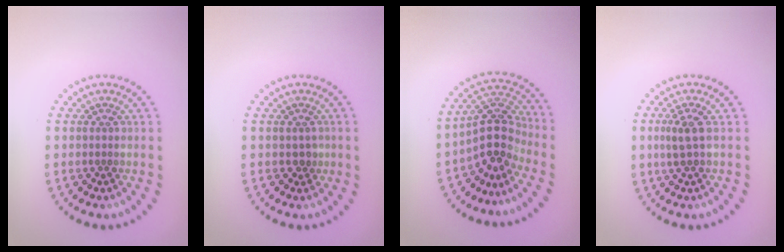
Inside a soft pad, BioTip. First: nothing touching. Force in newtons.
{"total": 1.0, "press": 0.8, "slide": 0.5}
{"total": 4.1, "press": 3.5, "slide": 2.2}
{"total": 2.0, "press": 1.6, "slide": 1.1}